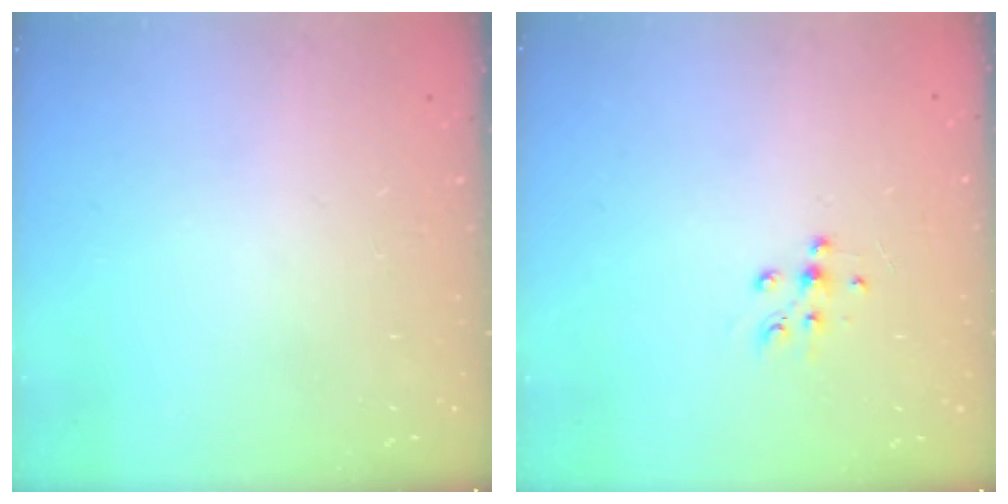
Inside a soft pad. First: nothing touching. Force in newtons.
{"total": 7.5, "press": 7.4, "slide": 1.0}